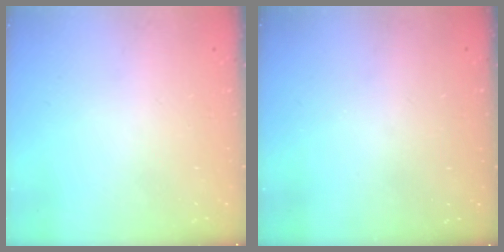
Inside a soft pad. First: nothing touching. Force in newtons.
{"total": 2.9, "press": 2.8, "slide": 0.9}